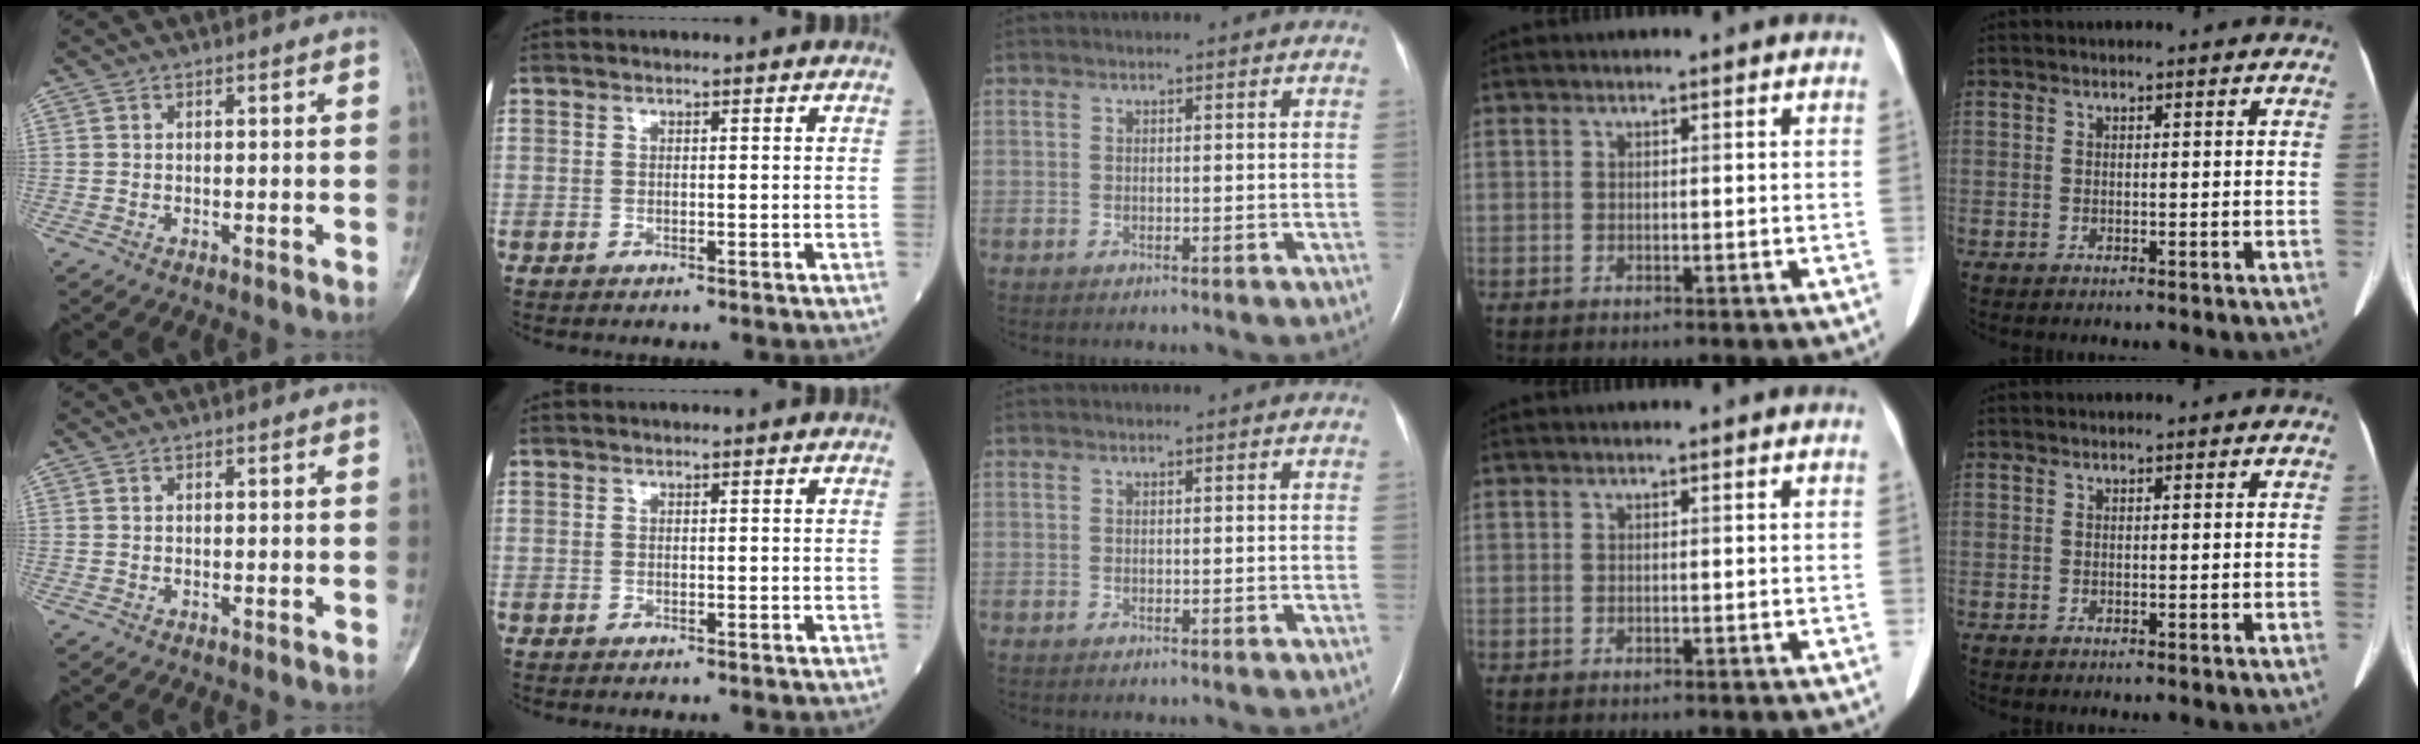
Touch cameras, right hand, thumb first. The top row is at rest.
{}